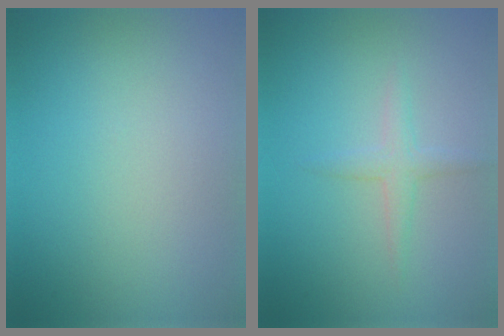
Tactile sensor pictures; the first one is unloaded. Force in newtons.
{"total": 1.6, "press": 1.6, "slide": 0.0}